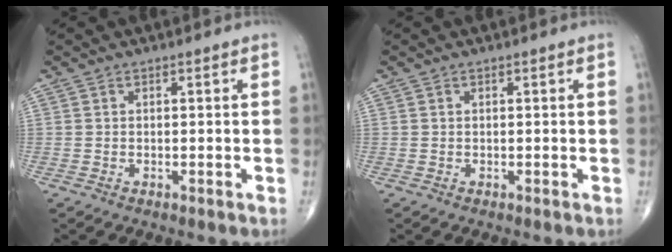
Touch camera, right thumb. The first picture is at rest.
{"total": 0.0}